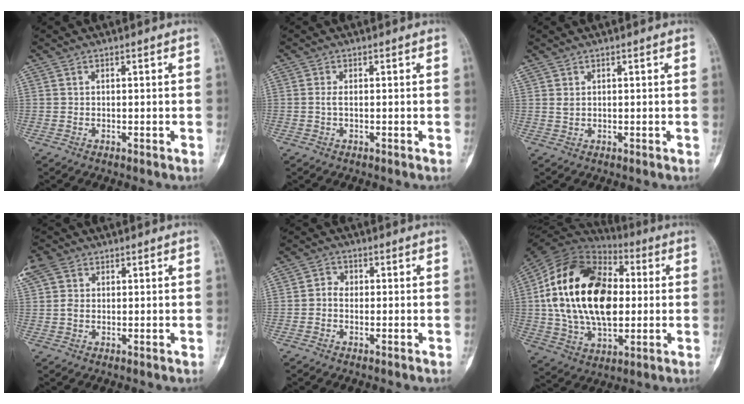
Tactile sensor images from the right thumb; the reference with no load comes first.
{"total": 1.0, "force": [0.0, 0.3, 0.9], "torque": [-0.025, -0.002, 0.002]}
{"total": 1.0, "force": [0.5, 0.5, 0.6], "torque": [-0.015, 0.005, 0.015]}
{"total": 5.4, "force": [2.2, 3.9, 3.0], "torque": [-0.072, 0.015, 0.042]}
{"total": 2.4, "force": [-0.4, 2.0, 1.3], "torque": [-0.009, 0.006, -0.017]}
{"total": 26.9, "force": [2.0, 16.3, 21.3], "torque": [-0.384, 0.006, 0.033]}